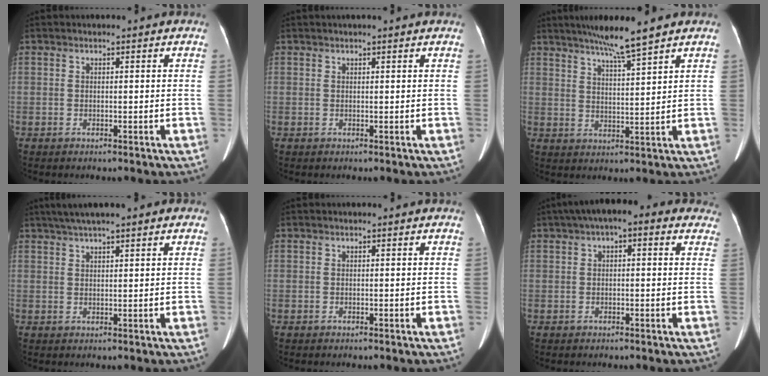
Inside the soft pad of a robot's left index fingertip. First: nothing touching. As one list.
[{"total": 2.7, "force": [2.4, -0.2, 1.3], "torque": [-0.014, 0.024, 0.028]}, {"total": 7.3, "force": [5.6, -0.7, 4.7], "torque": [-0.082, 0.007, 0.096]}, {"total": 7.6, "force": [5.5, 0.7, 5.2], "torque": [-0.083, 0.040, 0.083]}, {"total": 0.0}, {"total": 8.8, "force": [5.2, 3.5, 6.2], "torque": [-0.078, 0.049, 0.064]}]